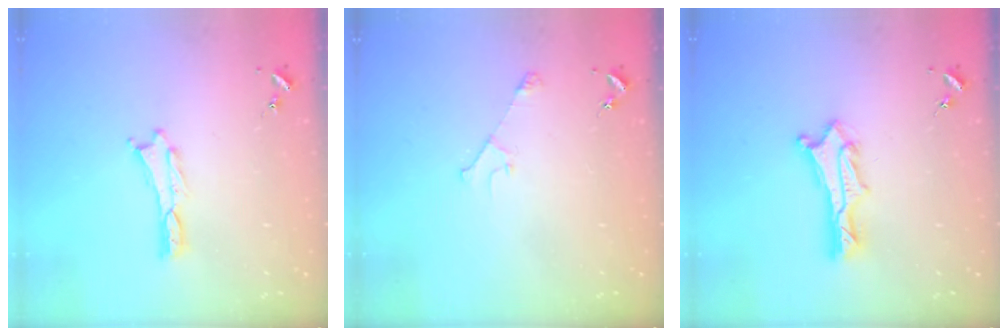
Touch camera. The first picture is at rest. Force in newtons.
{"total": 3.2, "press": 3.2, "slide": 0.3}
{"total": 3.0, "press": 3.0, "slide": 0.2}